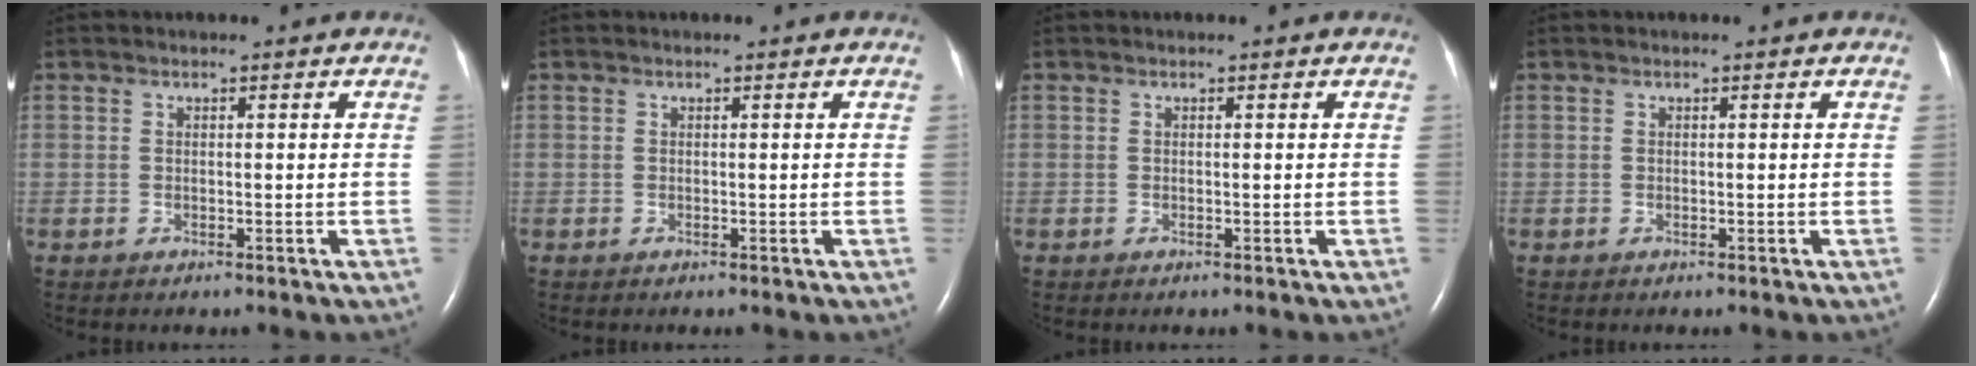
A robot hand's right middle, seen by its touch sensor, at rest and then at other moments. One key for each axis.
{"total": 0.0}
{"total": 0.0}
{"total": 0.0}